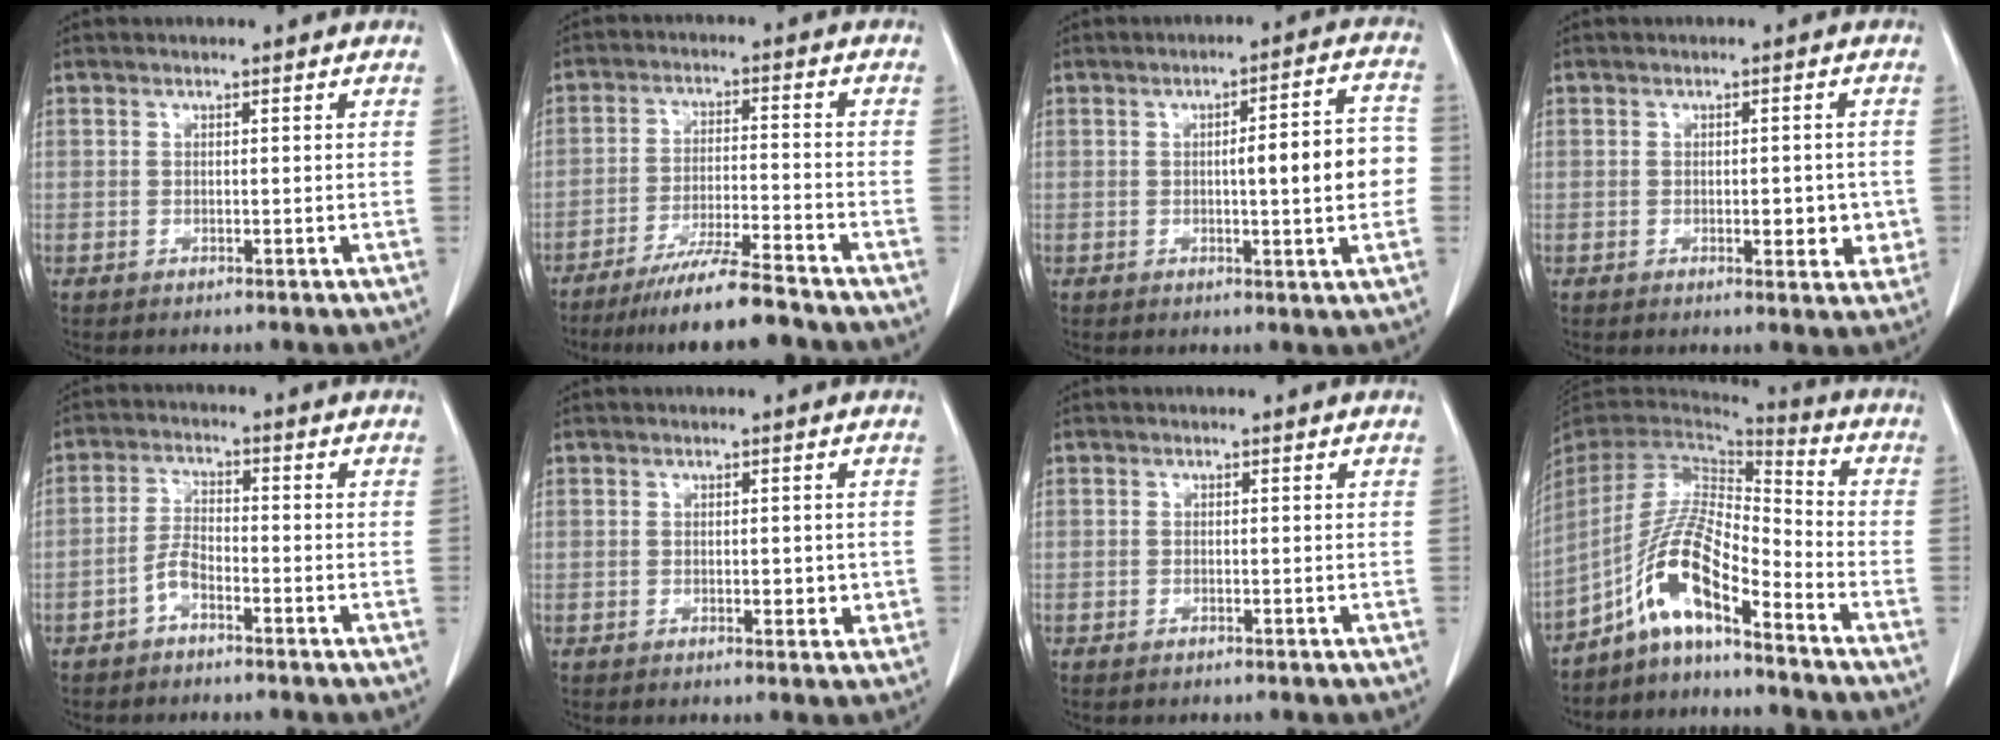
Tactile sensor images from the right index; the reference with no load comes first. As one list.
[{"total": 9.1, "force": [-7.6, -0.6, 4.8], "torque": [-0.074, -0.027, -0.133]}, {"total": 9.5, "force": [-0.4, 1.4, 9.3], "torque": [-0.117, 0.024, -0.006]}, {"total": 4.3, "force": [-0.8, 2.0, 3.8], "torque": [-0.037, 0.000, -0.007]}, {"total": 3.3, "force": [-2.2, 1.2, 2.1], "torque": [-0.043, 0.010, -0.044]}, {"total": 2.2, "force": [-0.2, 1.3, 1.8], "torque": [-0.018, 0.001, 0.000]}, {"total": 0.6, "force": [-0.5, 0.1, 0.3], "torque": [-0.009, -0.001, -0.007]}, {"total": 11.2, "force": [-7.0, 1.9, 8.5], "torque": [-0.175, 0.013, -0.132]}]